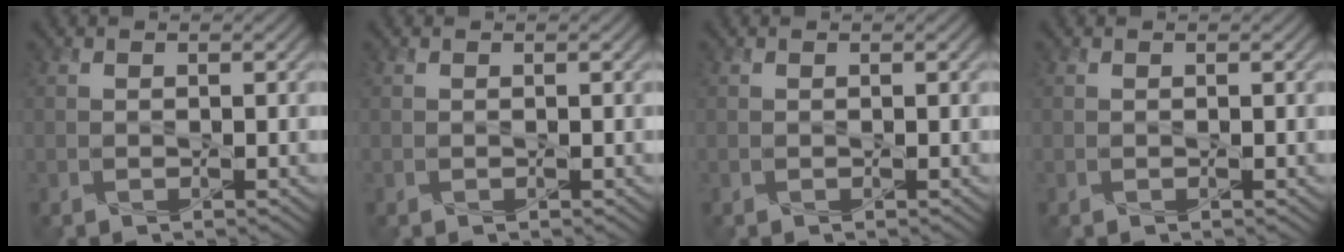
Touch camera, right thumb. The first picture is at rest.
{"total": 0.0}
{"total": 0.0}
{"total": 0.0}